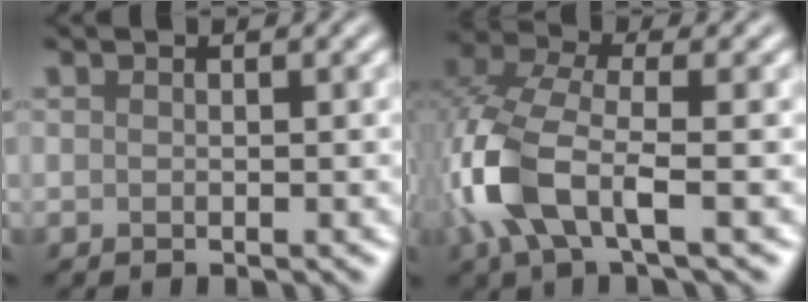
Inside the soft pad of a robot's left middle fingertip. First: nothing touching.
{"total": 7.7, "force": [-2.3, 3.4, 6.6], "torque": [-0.171, 0.005, -0.060]}